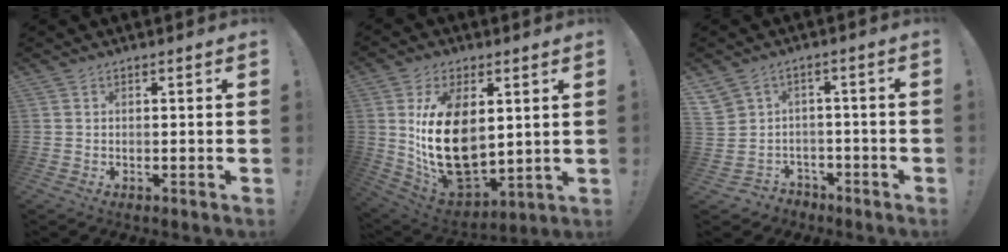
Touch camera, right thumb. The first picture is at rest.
{"total": 21.6, "force": [3.4, 13.4, 16.6], "torque": [-0.313, -0.036, 0.070]}
{"total": 5.9, "force": [-0.5, 5.8, 0.6], "torque": [-0.032, 0.004, 0.001]}